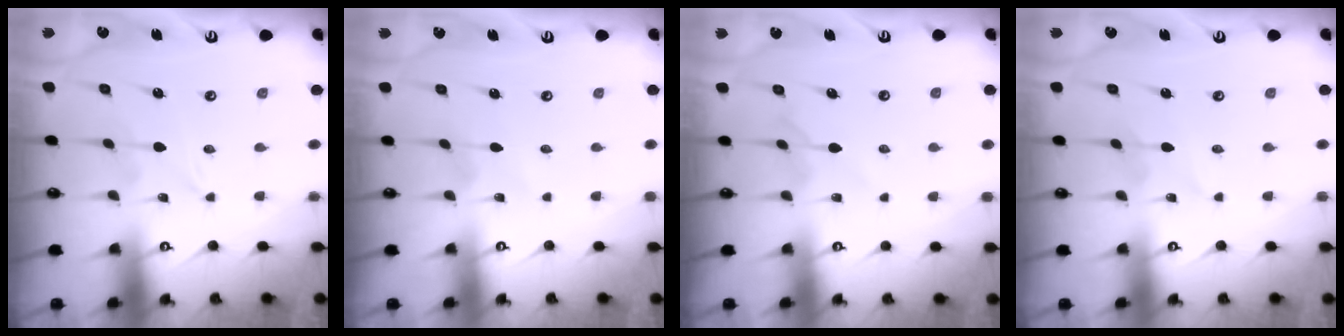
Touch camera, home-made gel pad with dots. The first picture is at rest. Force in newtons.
{"total": 2.0, "press": 2.0, "slide": 0.3}
{"total": 5.3, "press": 5.2, "slide": 0.8}
{"total": 1.2, "press": 1.1, "slide": 0.2}